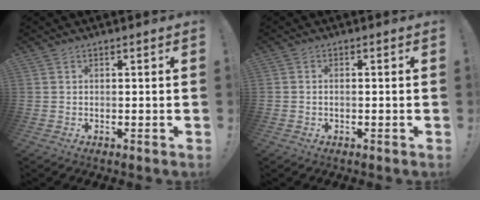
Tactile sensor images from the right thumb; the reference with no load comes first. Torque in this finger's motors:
{"motor_torque": [-0.12, -0.11, 0.01, -0.03, 0.01]}